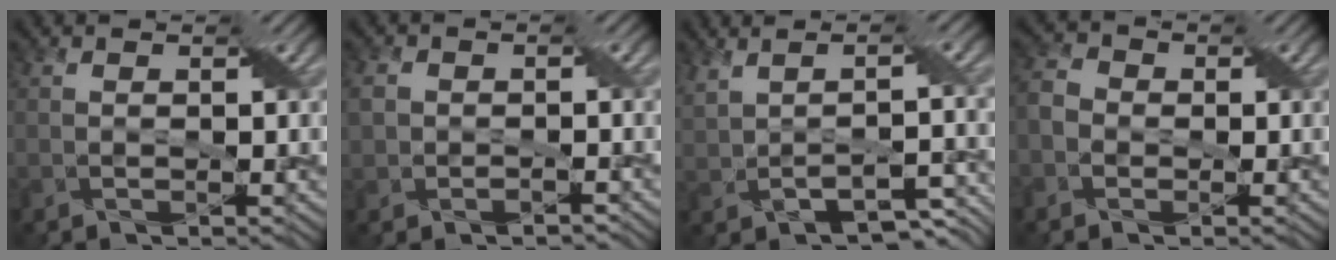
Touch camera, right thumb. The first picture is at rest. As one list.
[{"total": 3.7, "force": [-0.7, 3.1, 1.9], "torque": [-0.045, -0.003, -0.012]}, {"total": 5.5, "force": [-0.4, 2.0, 5.1], "torque": [-0.100, -0.004, 0.004]}, {"total": 3.1, "force": [-1.2, 2.6, 1.3], "torque": [-0.036, 0.004, -0.033]}]